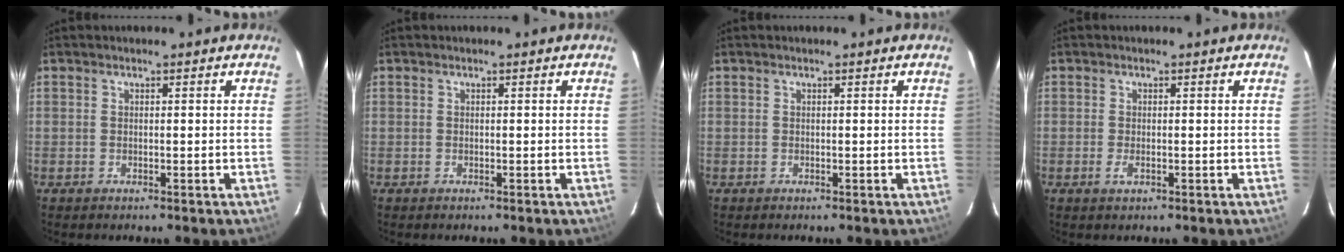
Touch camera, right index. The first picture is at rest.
{"total": 0.0}
{"total": 0.0}
{"total": 1.6, "force": [-0.6, 0.6, 1.3], "torque": [-0.027, -0.003, -0.010]}